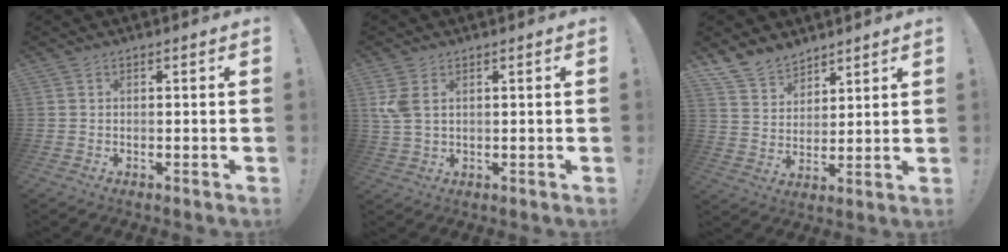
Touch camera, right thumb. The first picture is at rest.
{"total": 5.2, "force": [2.1, 2.9, 3.7], "torque": [-0.086, -0.005, 0.039]}
{"total": 9.7, "force": [8.0, 5.2, 1.7], "torque": [-0.042, -0.056, 0.159]}